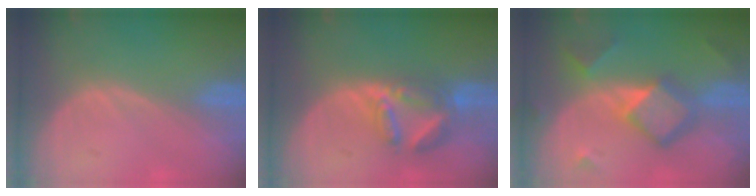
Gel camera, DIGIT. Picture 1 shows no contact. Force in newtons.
{"total": 7.2, "press": 6.3, "slide": 3.5}
{"total": 7.9, "press": 7.9, "slide": 0.4}